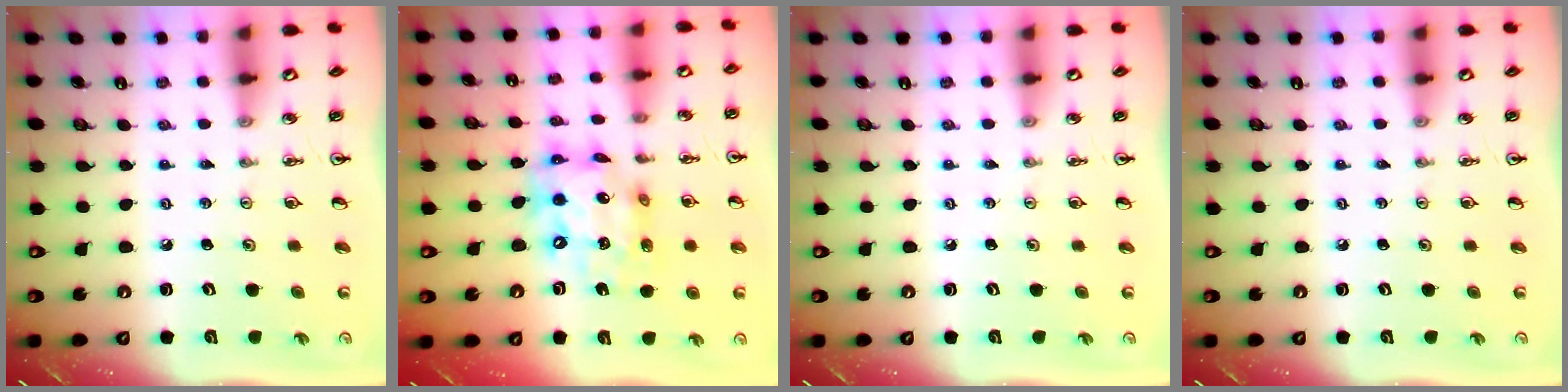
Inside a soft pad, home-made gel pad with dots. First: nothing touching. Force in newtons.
{"total": 15.6, "press": 15.5, "slide": 1.5}
{"total": 0.0}
{"total": 0.0}